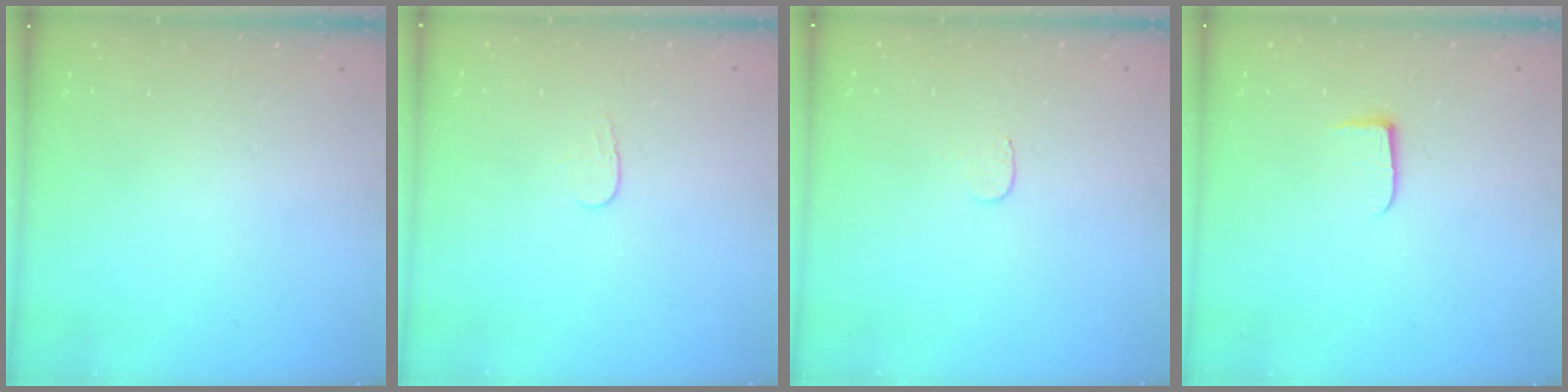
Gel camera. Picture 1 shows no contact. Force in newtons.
{"total": 3.6, "press": 3.5, "slide": 0.4}
{"total": 3.1, "press": 3.1, "slide": 0.3}
{"total": 5.0, "press": 5.0, "slide": 0.5}